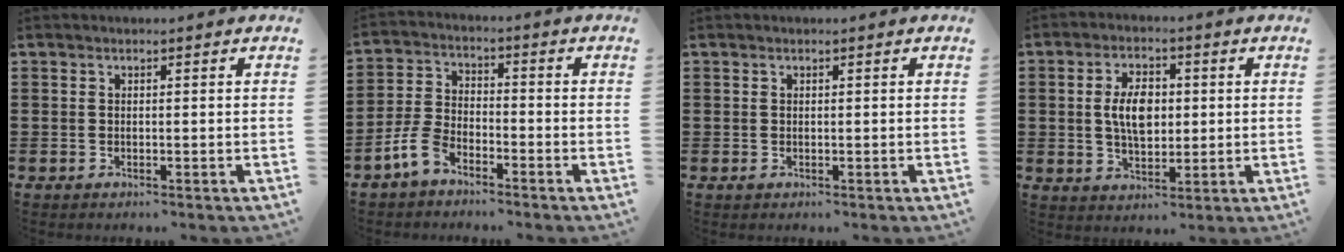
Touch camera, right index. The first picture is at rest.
{"total": 5.5, "force": [-3.7, 2.5, 3.2], "torque": [-0.087, 0.003, -0.078]}
{"total": 0.0}
{"total": 6.3, "force": [0.4, 3.6, 5.2], "torque": [-0.098, 0.004, 0.000]}